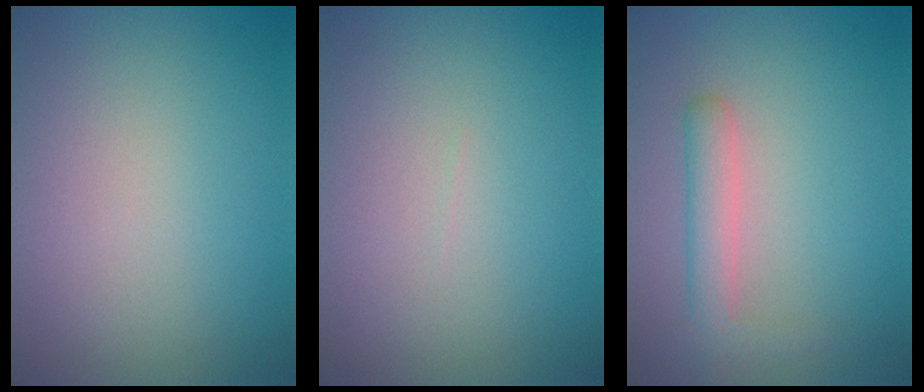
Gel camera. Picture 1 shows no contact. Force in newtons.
{"total": 0.0}
{"total": 2.8, "press": 2.8, "slide": 0.2}